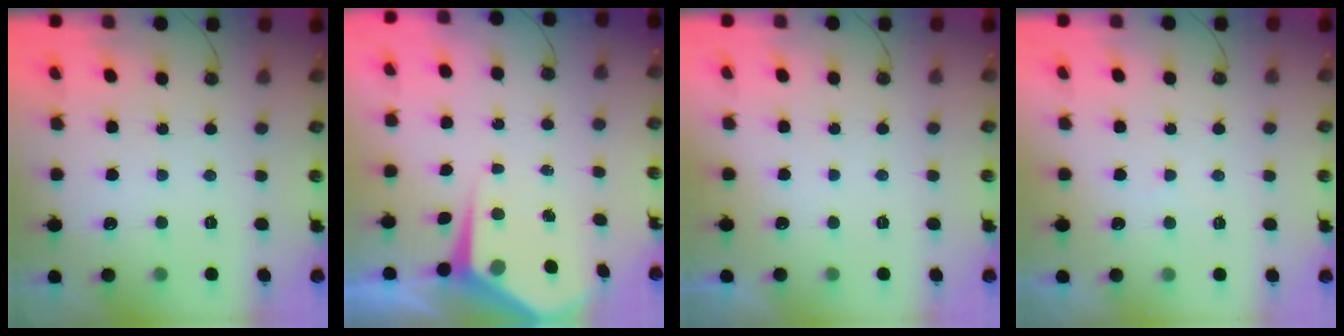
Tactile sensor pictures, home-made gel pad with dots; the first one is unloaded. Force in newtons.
{"total": 5.5, "press": 5.5, "slide": 0.4}
{"total": 0.0}
{"total": 3.4, "press": 3.3, "slide": 0.5}